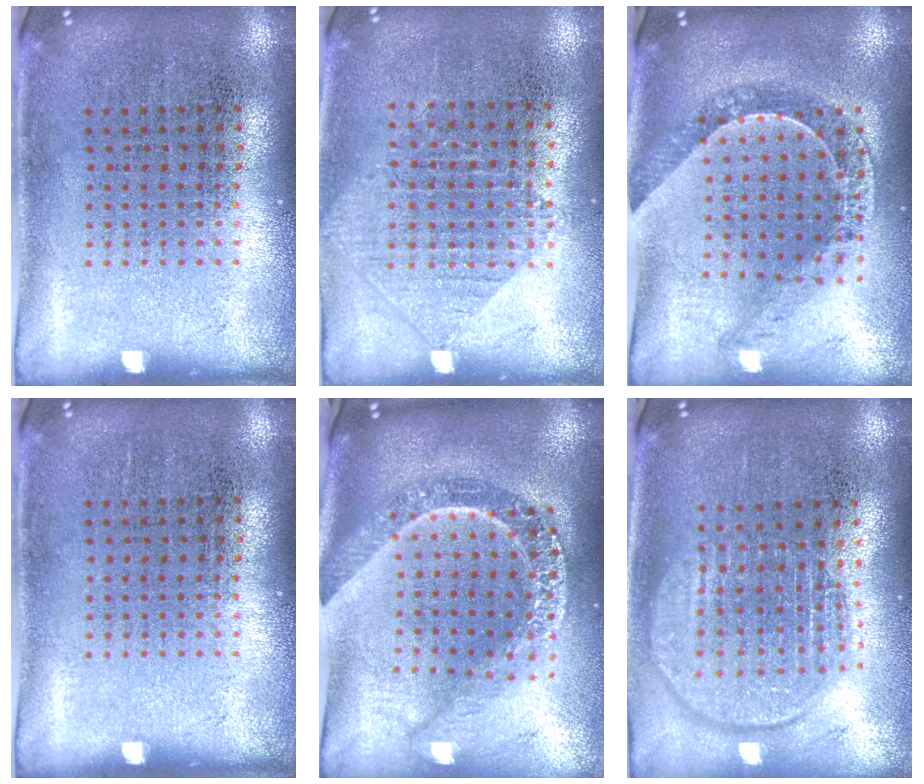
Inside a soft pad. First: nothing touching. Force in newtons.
{"total": 0.9, "press": 0.9, "slide": 0.2}
{"total": 1.1, "press": 1.1, "slide": 0.2}
{"total": 0.0}
{"total": 2.6, "press": 2.1, "slide": 1.6}
{"total": 1.9, "press": 1.6, "slide": 1.0}